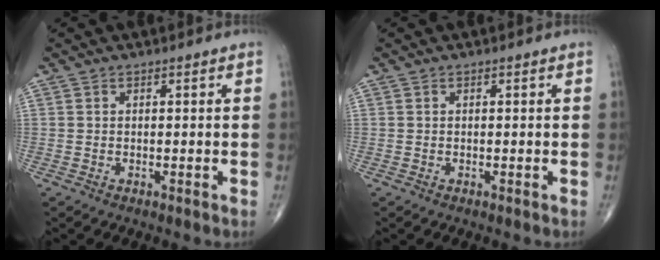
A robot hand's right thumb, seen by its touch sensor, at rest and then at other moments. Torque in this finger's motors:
{"motor_torque": [-0.42, -0.22, -0.20, -0.11, 0.01]}